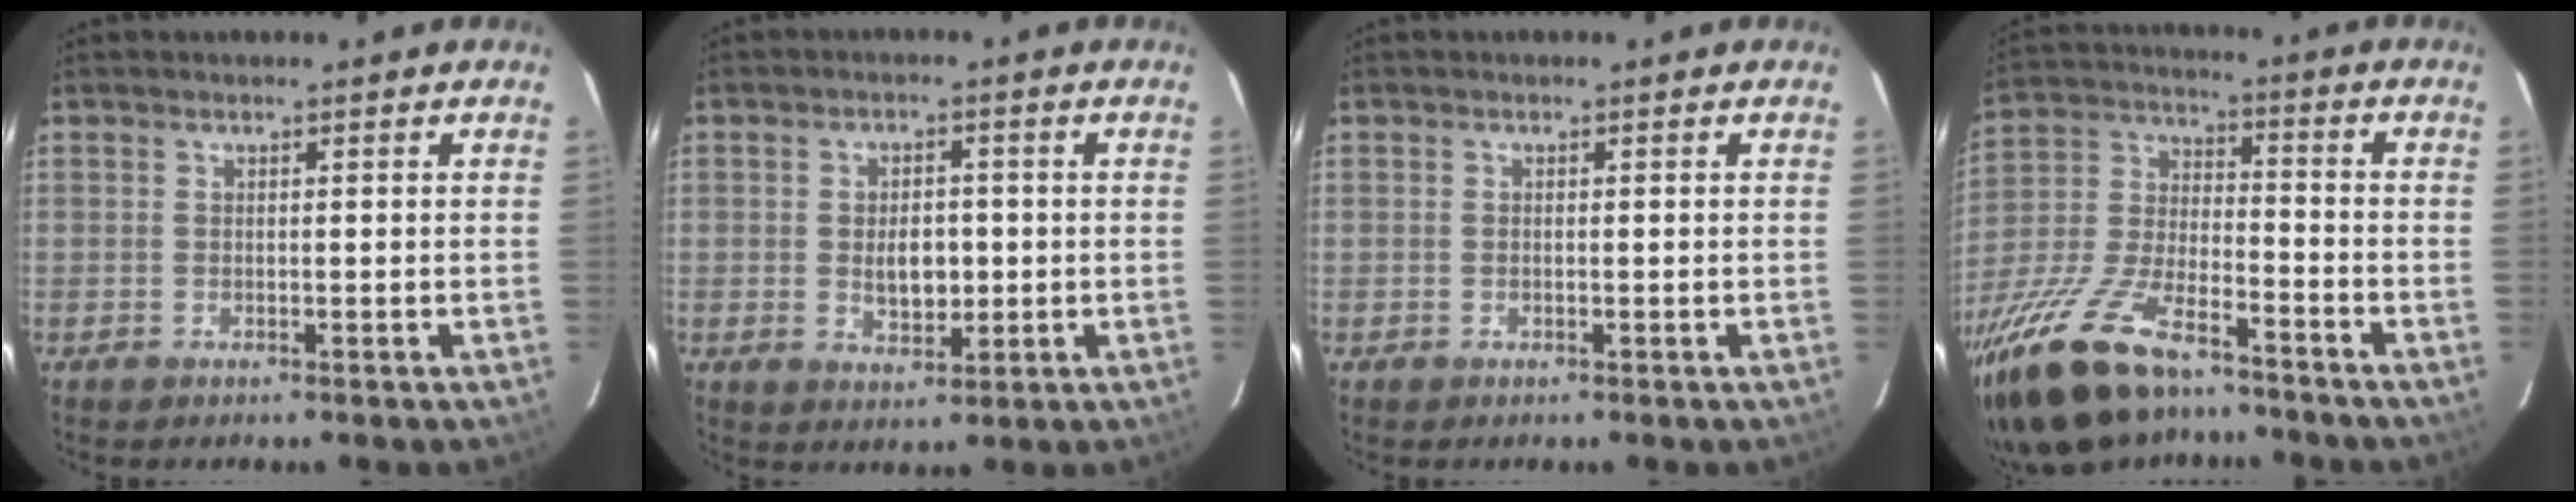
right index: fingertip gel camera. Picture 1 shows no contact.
{"total": 5.6, "force": [-0.3, 3.5, 4.4], "torque": [-0.077, -0.002, 0.001]}
{"total": 0.0}
{"total": 23.2, "force": [-16.9, 8.6, 13.4], "torque": [-0.288, -0.030, -0.300]}